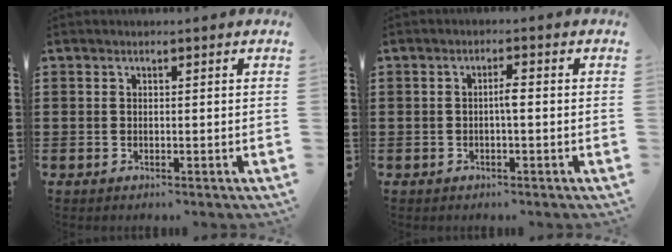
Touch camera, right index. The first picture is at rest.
{"total": 2.0, "force": [-0.2, 0.3, 2.0], "torque": [-0.037, 0.002, -0.005]}